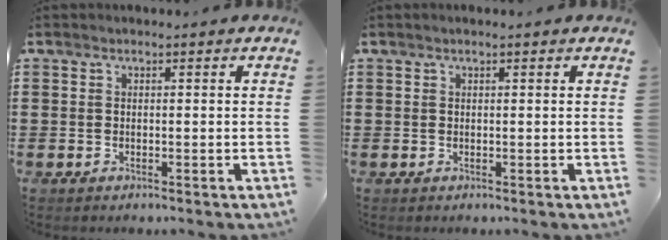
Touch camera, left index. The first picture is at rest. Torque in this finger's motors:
{"motor_torque": [2.14, 0.00, 0.06, 0.01]}